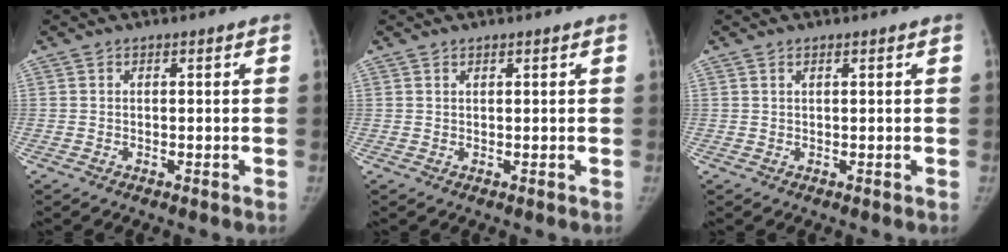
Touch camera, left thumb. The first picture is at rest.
{"total": 0.6, "force": [0.5, 0.1, 0.3], "torque": [-0.006, -0.003, 0.009]}
{"total": 0.6, "force": [0.4, 0.0, 0.4], "torque": [-0.010, 0.002, 0.009]}